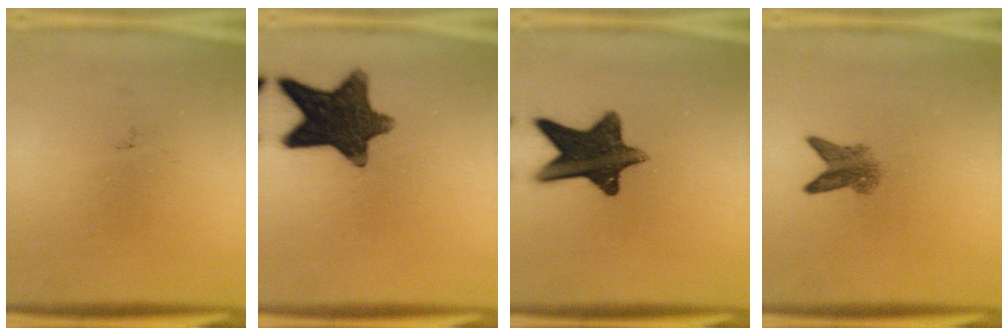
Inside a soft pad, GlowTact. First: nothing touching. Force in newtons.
{"total": 12.8}
{"total": 13.2}
{"total": 3.3}